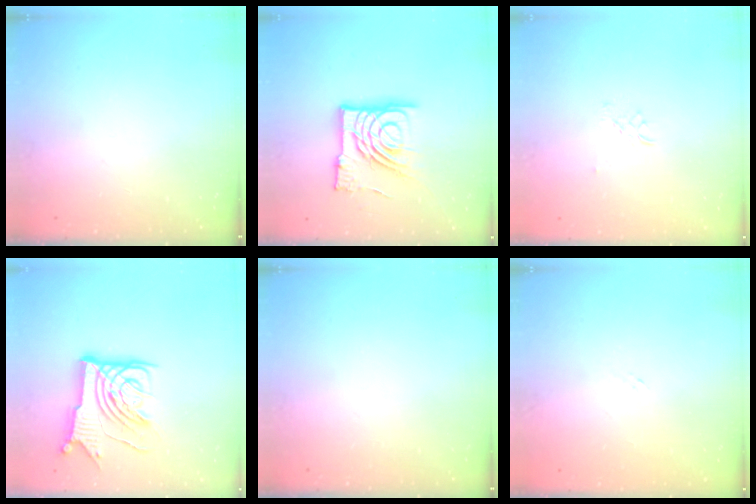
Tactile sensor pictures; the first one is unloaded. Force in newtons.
{"total": 14.9, "press": 14.8, "slide": 1.8}
{"total": 2.6, "press": 2.6, "slide": 0.1}
{"total": 13.6, "press": 13.5, "slide": 1.8}
{"total": 0.0}
{"total": 1.2, "press": 1.2, "slide": 0.4}